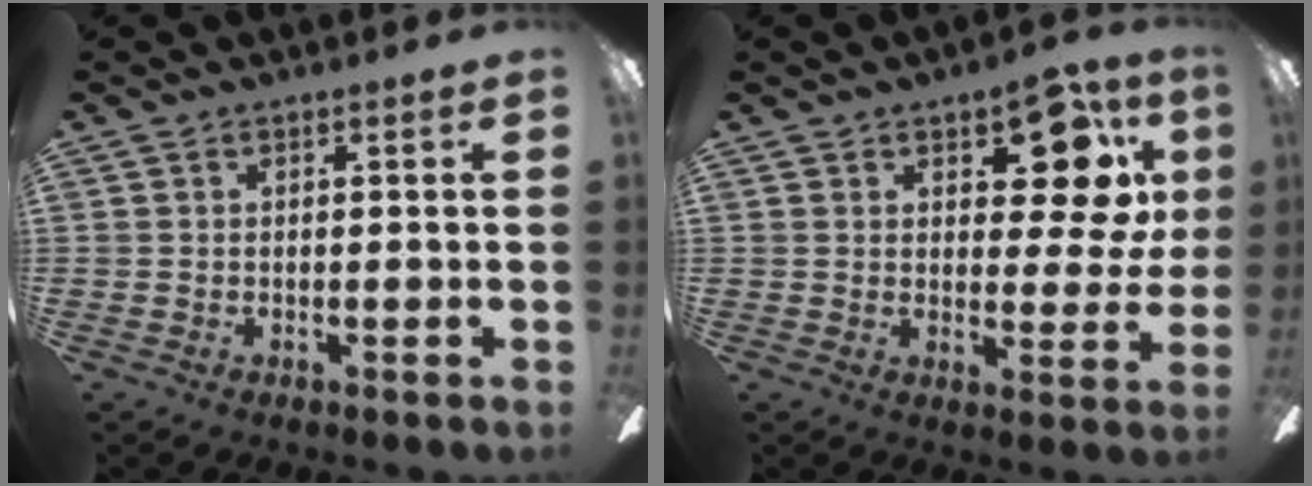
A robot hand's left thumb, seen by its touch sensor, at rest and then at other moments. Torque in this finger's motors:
{"motor_torque": [0.51, 0.13, 0.15, -0.21, 0.01]}